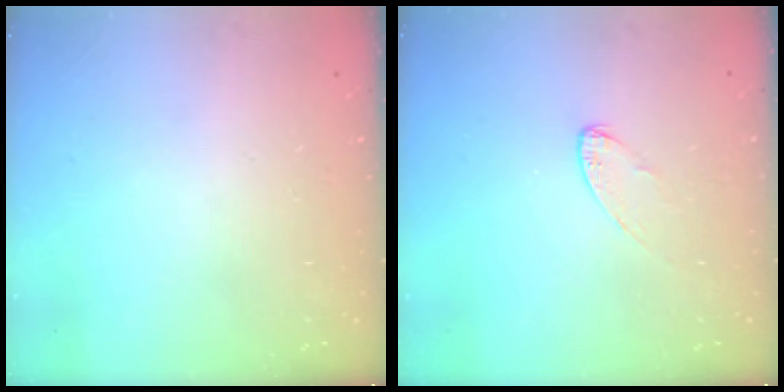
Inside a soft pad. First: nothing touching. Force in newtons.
{"total": 3.9, "press": 3.9, "slide": 0.4}